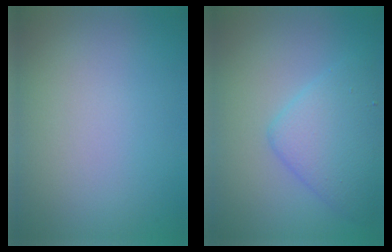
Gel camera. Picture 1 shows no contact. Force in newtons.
{"total": 4.4, "press": 4.4, "slide": 0.0}